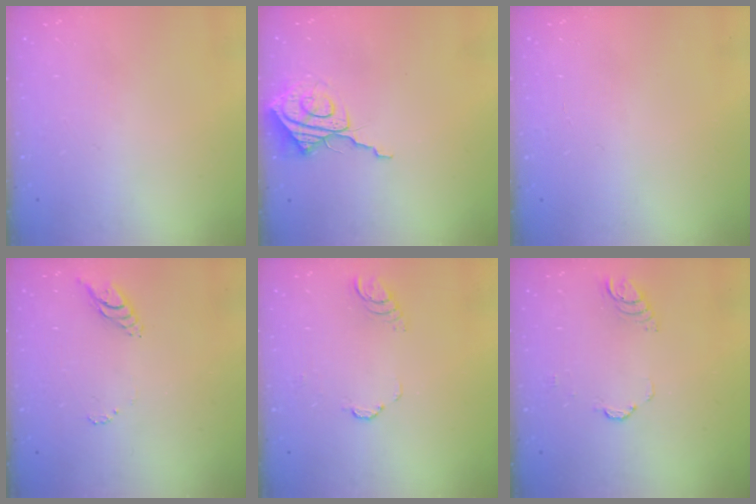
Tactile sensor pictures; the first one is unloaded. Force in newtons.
{"total": 8.4, "press": 8.4, "slide": 0.8}
{"total": 1.8, "press": 1.8, "slide": 0.1}
{"total": 7.8, "press": 7.7, "slide": 0.8}
{"total": 3.1, "press": 3.1, "slide": 0.2}
{"total": 3.3, "press": 3.3, "slide": 0.3}